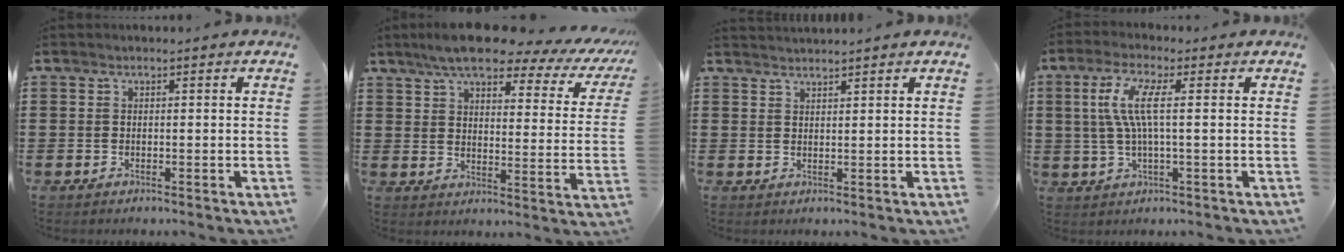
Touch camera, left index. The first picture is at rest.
{"total": 9.0, "force": [7.3, 1.4, 5.1], "torque": [-0.112, -0.033, 0.121]}
{"total": 1.5, "force": [1.5, -0.3, 0.0], "torque": [-0.002, 0.001, 0.030]}
{"total": 6.8, "force": [1.0, 1.2, 6.6], "torque": [-0.150, -0.008, 0.007]}